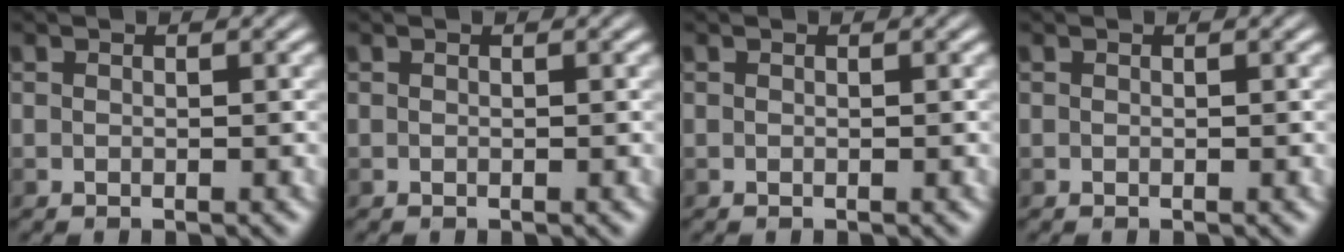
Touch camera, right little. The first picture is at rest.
{"total": 0.0}
{"total": 0.0}
{"total": 0.0}